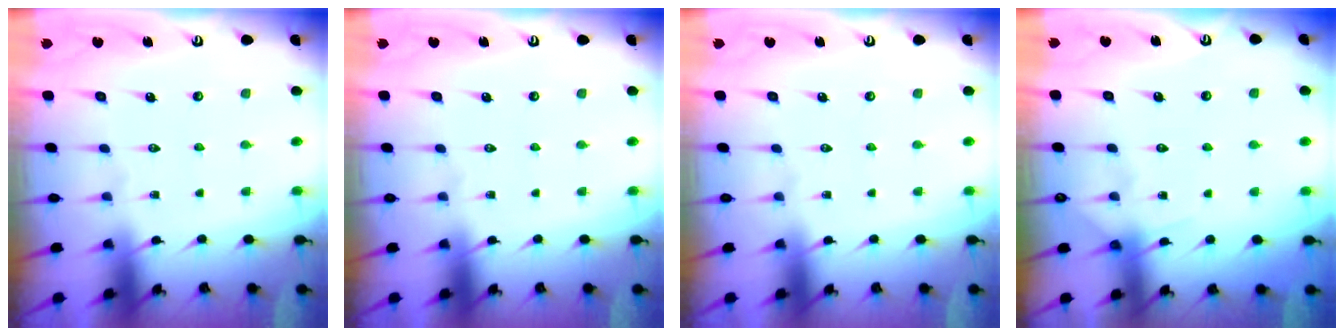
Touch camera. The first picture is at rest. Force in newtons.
{"total": 0.0}
{"total": 0.0}
{"total": 5.0, "press": 4.9, "slide": 0.6}